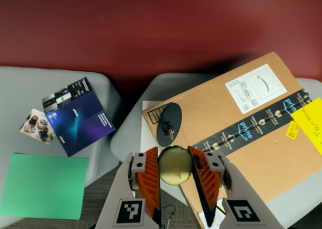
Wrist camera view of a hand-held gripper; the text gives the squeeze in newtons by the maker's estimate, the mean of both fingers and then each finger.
{"total": 11.8, "left": 12.0, "right": 11.7}